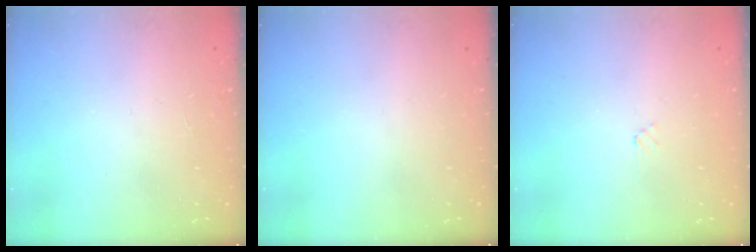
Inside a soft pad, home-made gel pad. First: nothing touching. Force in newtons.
{"total": 0.0}
{"total": 2.4, "press": 2.3, "slide": 0.4}